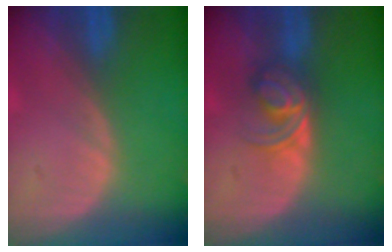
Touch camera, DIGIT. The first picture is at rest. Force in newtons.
{"total": 5.6, "press": 4.9, "slide": 2.8}